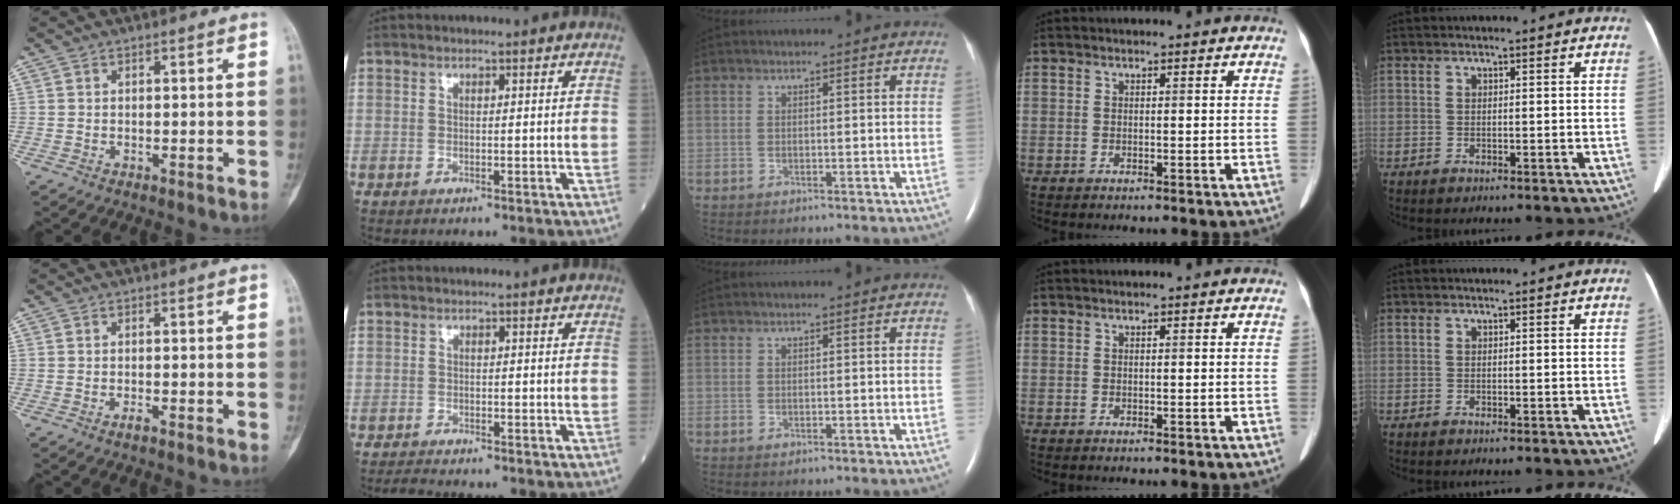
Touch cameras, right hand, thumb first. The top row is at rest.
{"thumb": {"total": 0.9, "force": [-0.7, 0.1, 0.6], "torque": [-0.009, 0.000, -0.014]}, "index": {"total": 1.2, "force": [-1.2, 0.0, 0.0], "torque": [-0.008, -0.008, -0.023]}}